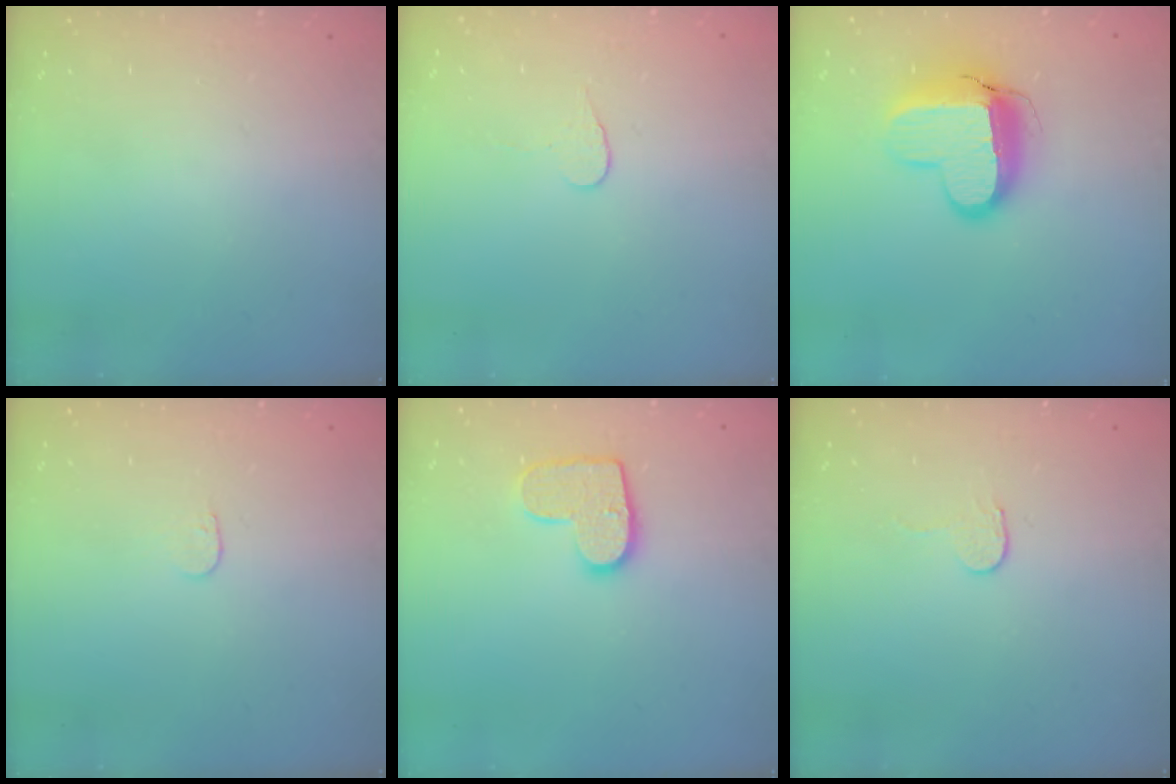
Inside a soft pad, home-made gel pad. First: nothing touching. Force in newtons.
{"total": 3.8, "press": 3.8, "slide": 0.4}
{"total": 13.3, "press": 13.3, "slide": 1.0}
{"total": 3.4, "press": 3.3, "slide": 0.3}
{"total": 10.4, "press": 10.4, "slide": 0.5}
{"total": 2.7, "press": 2.7, "slide": 0.2}